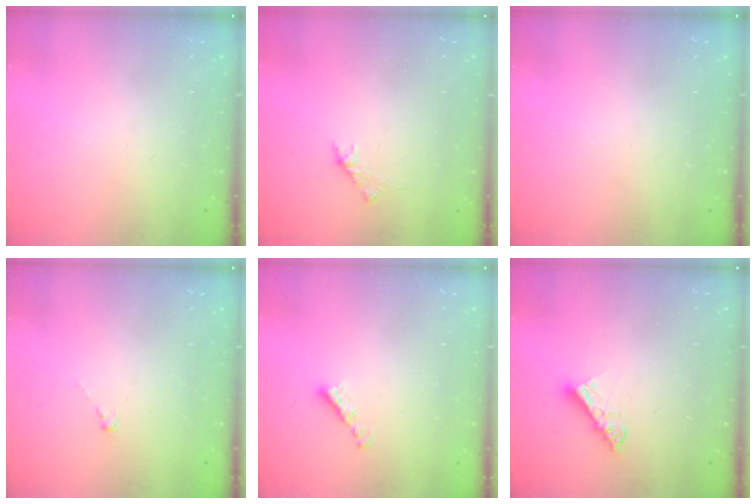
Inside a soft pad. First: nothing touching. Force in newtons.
{"total": 1.6, "press": 1.4, "slide": 0.6}
{"total": 0.0}
{"total": 0.6, "press": 0.4, "slide": 0.4}
{"total": 2.1, "press": 2.0, "slide": 0.7}
{"total": 6.1, "press": 6.1, "slide": 0.4}